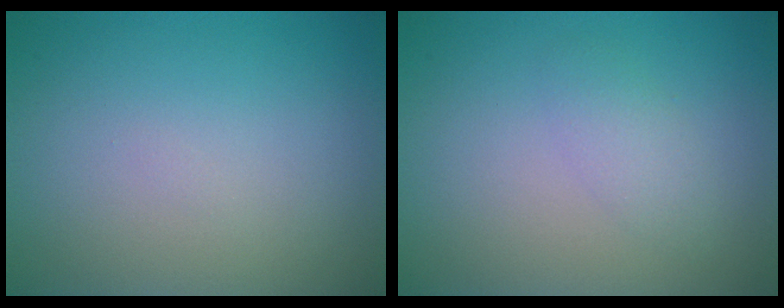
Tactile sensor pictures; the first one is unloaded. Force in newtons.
{"total": 1.6, "press": 1.6, "slide": 0.1}